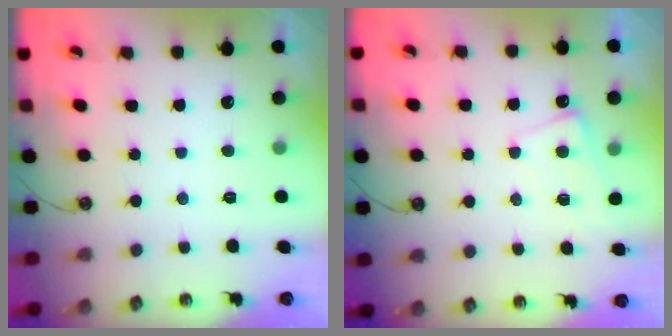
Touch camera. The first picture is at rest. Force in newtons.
{"total": 1.1, "press": 1.0, "slide": 0.2}